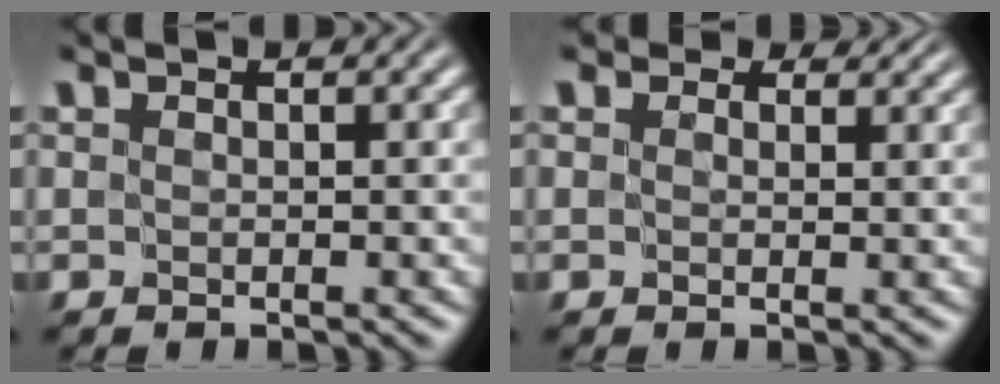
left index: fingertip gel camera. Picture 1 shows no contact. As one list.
[{"total": 2.7, "force": [1.8, 1.9, 1.0], "torque": [-0.035, 0.006, 0.020]}]